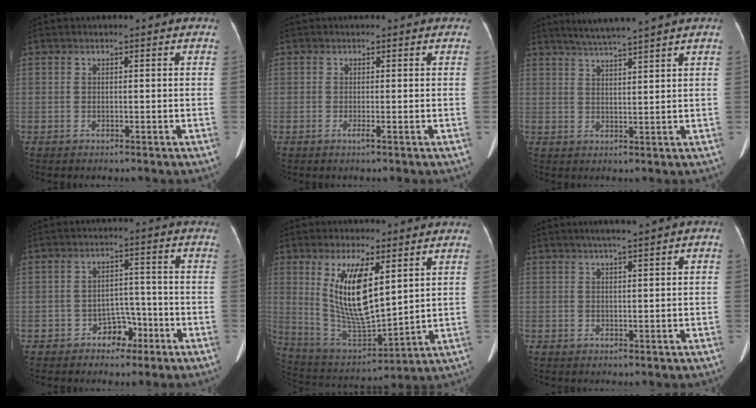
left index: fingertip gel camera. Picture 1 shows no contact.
{"total": 0.6, "force": [-0.2, -0.2, 0.5], "torque": [-0.007, 0.000, -0.003]}
{"total": 6.0, "force": [5.1, -1.5, 2.7], "torque": [-0.048, 0.010, 0.089]}
{"total": 3.9, "force": [-2.5, 2.6, 1.6], "torque": [-0.021, 0.016, -0.036]}
{"total": 12.6, "force": [4.4, 3.2, 11.3], "torque": [-0.226, -0.013, 0.095]}
{"total": 2.8, "force": [1.3, 0.0, 2.5], "torque": [-0.039, 0.013, 0.023]}